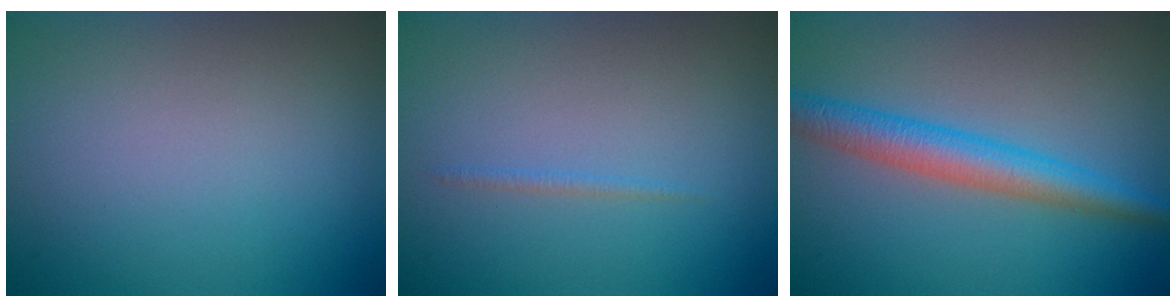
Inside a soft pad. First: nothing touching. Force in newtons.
{"total": 0.6, "press": 0.6, "slide": 0.1}
{"total": 4.3, "press": 4.3, "slide": 0.1}